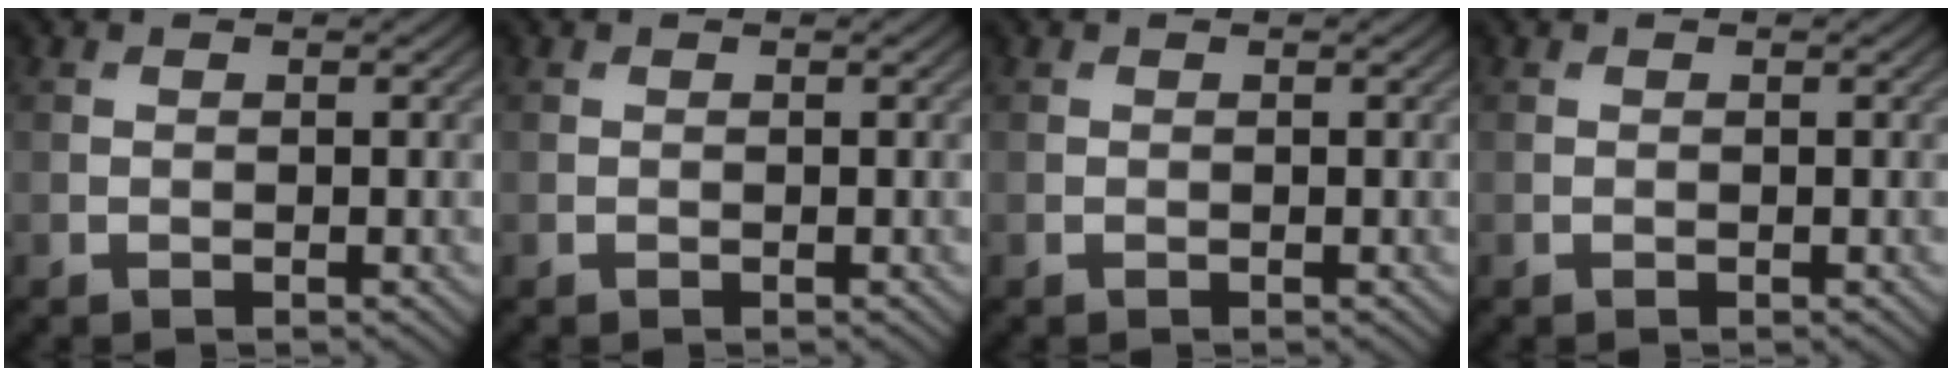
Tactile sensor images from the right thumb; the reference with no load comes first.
{"total": 0.0}
{"total": 0.0}
{"total": 0.0}